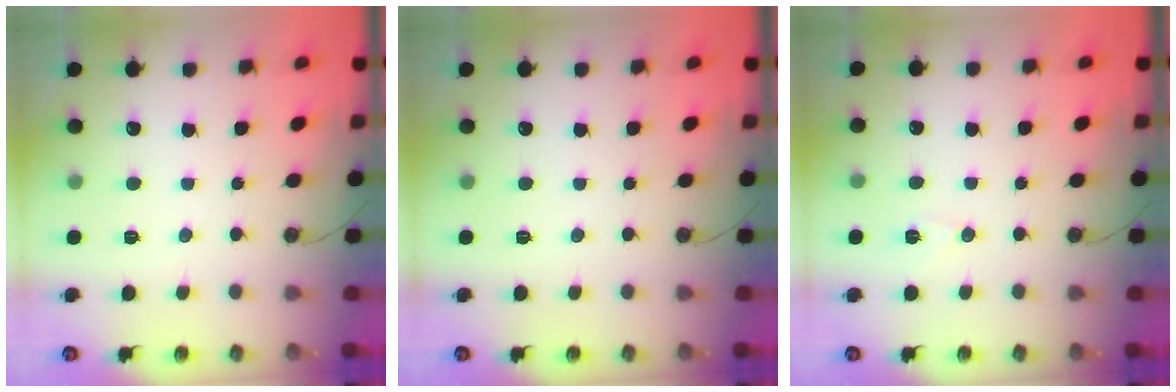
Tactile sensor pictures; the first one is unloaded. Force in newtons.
{"total": 0.0}
{"total": 4.2, "press": 3.8, "slide": 1.8}